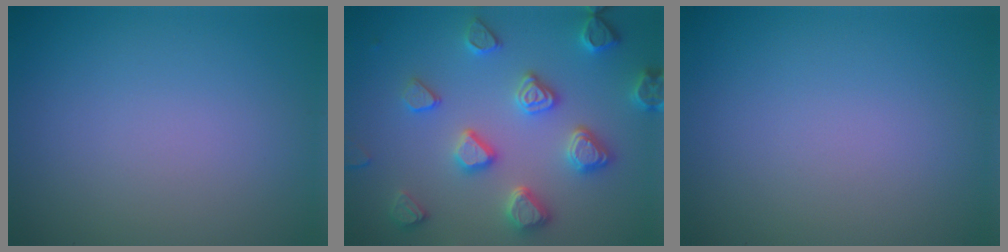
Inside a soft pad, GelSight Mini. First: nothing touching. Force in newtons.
{"total": 4.6, "press": 4.5, "slide": 0.9}
{"total": 0.0}